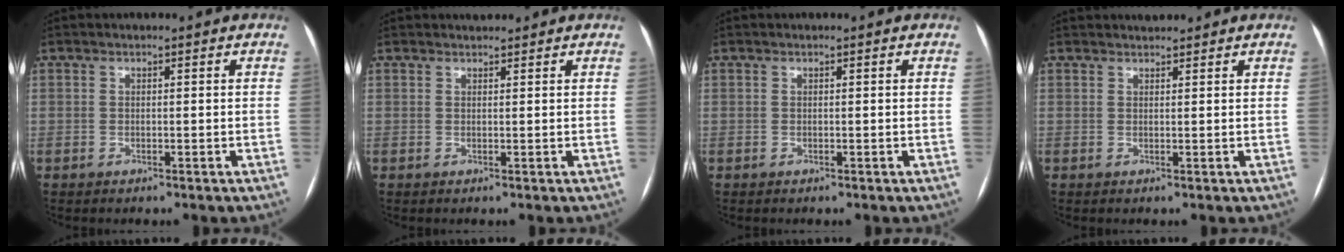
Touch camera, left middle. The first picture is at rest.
{"total": 1.1, "force": [1.0, 0.3, 0.1], "torque": [-0.009, 0.008, 0.018]}
{"total": 0.0}
{"total": 1.7, "force": [1.6, 0.4, 0.1], "torque": [-0.005, 0.014, 0.028]}